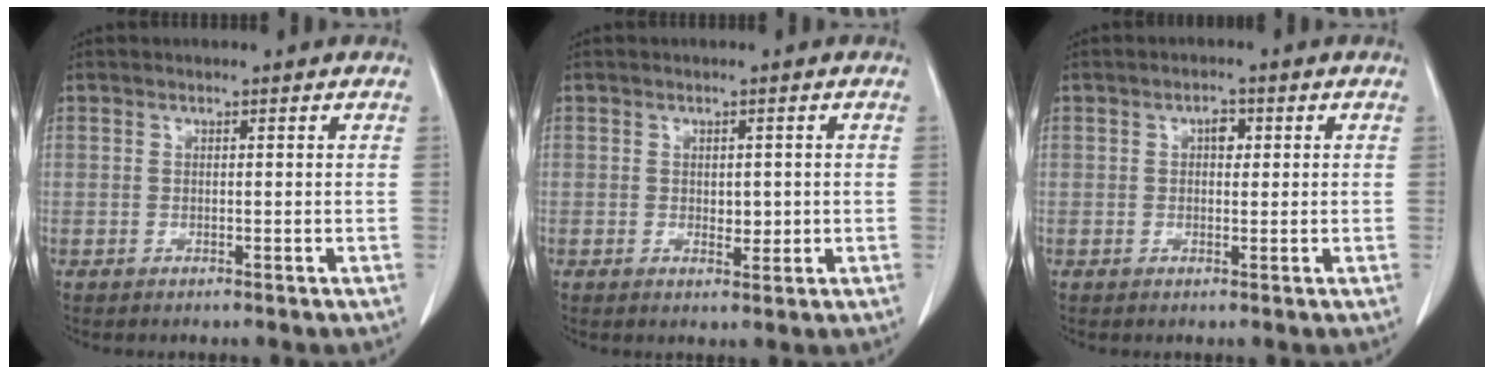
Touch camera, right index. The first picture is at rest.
{"total": 2.0, "force": [0.0, 1.3, 1.5], "torque": [-0.019, -0.003, 0.005]}
{"total": 2.0, "force": [0.5, 1.2, 1.5], "torque": [-0.022, 0.005, 0.007]}